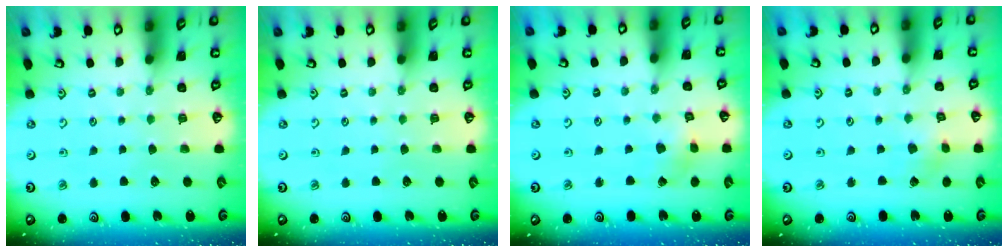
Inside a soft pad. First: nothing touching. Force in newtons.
{"total": 0.0}
{"total": 2.7, "press": 2.7, "slide": 0.2}
{"total": 2.0, "press": 2.0, "slide": 0.1}